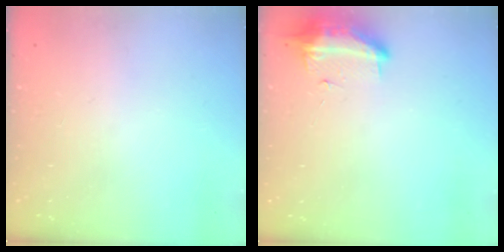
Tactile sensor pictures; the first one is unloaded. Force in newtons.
{"total": 9.5, "press": 9.2, "slide": 2.4}